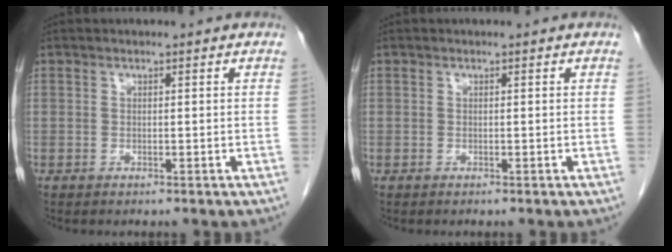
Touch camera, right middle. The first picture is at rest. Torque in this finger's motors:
{"motor_torque": [-0.62, 0.25, -0.27, -0.07]}